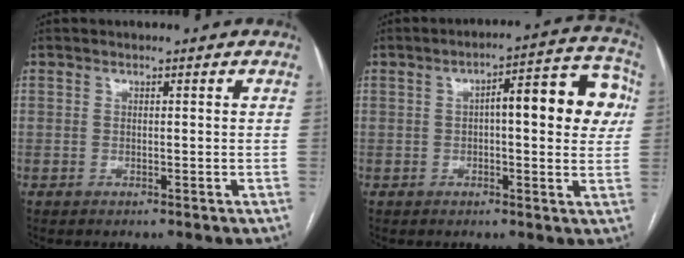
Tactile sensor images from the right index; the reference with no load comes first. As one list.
[{"total": 11.9, "force": [1.8, 3.2, 11.4], "torque": [-0.139, 0.037, 0.018]}]